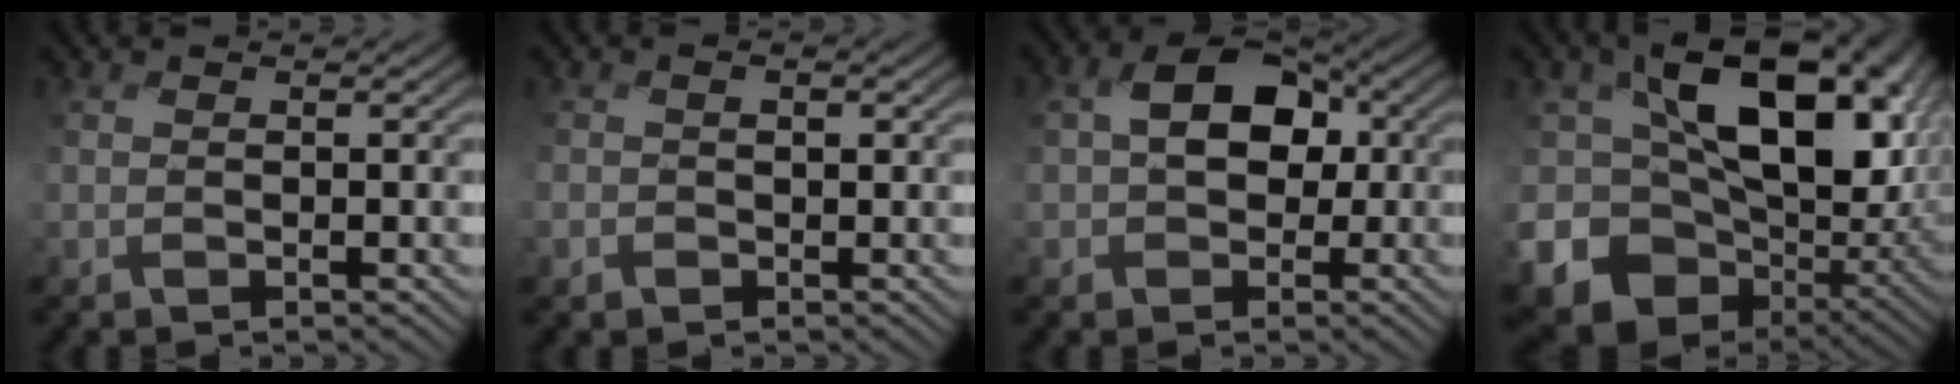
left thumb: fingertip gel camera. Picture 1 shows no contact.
{"total": 1.7, "force": [-0.3, 1.5, 0.8], "torque": [-0.017, -0.004, -0.005]}
{"total": 8.3, "force": [0.3, 6.1, 5.7], "torque": [-0.111, 0.006, 0.000]}
{"total": 18.4, "force": [-1.0, 12.8, 13.1], "torque": [-0.228, -0.035, 0.009]}